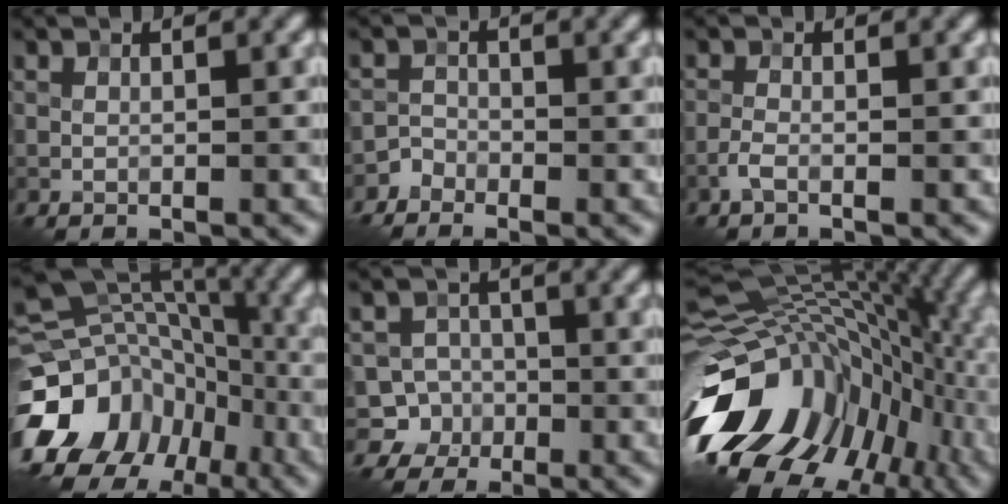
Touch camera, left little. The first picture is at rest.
{"total": 1.5, "force": [-1.4, 0.5, 0.0], "torque": [-0.004, 0.008, -0.031]}
{"total": 1.1, "force": [-0.7, 0.1, 0.9], "torque": [-0.024, 0.003, -0.018]}
{"total": 17.4, "force": [-8.2, 13.7, 6.9], "torque": [-0.157, -0.014, -0.131]}
{"total": 4.7, "force": [-2.0, 4.2, 0.3], "torque": [0.023, 0.001, -0.049]}
{"total": 16.2, "force": [-5.4, 11.0, 10.6], "torque": [-0.204, -0.004, -0.096]}